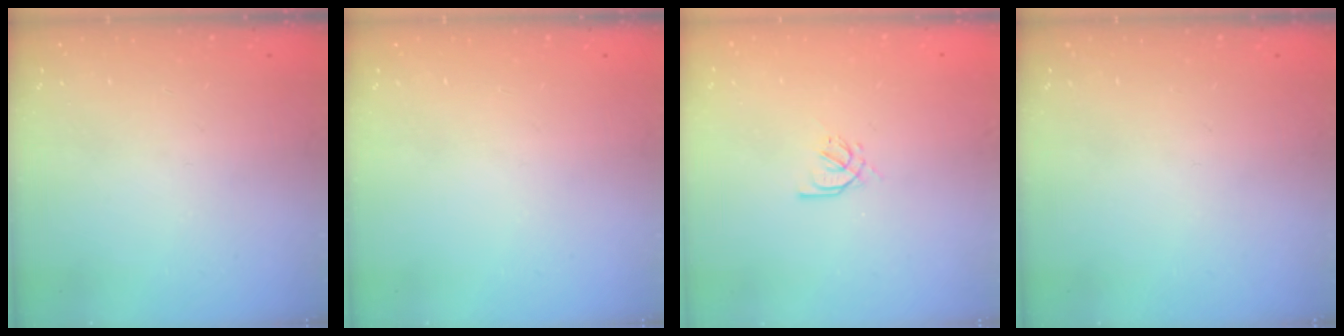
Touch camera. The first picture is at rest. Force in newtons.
{"total": 0.0}
{"total": 2.4, "press": 2.4, "slide": 0.5}
{"total": 0.0}